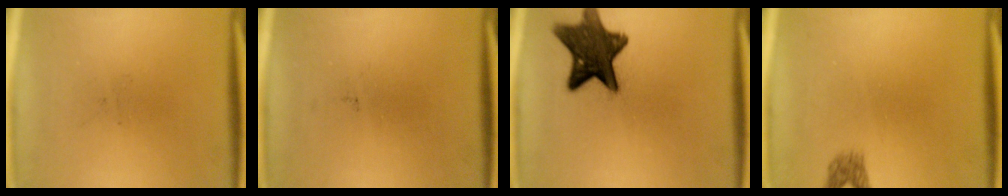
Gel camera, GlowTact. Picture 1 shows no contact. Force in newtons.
{"total": 0.0}
{"total": 12.7}
{"total": 1.6}